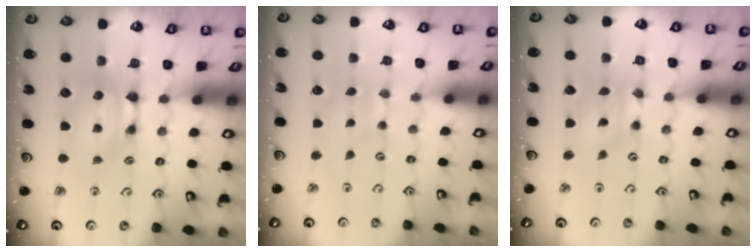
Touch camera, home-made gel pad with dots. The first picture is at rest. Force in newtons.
{"total": 4.9, "press": 4.9, "slide": 0.2}
{"total": 1.7, "press": 1.3, "slide": 1.0}